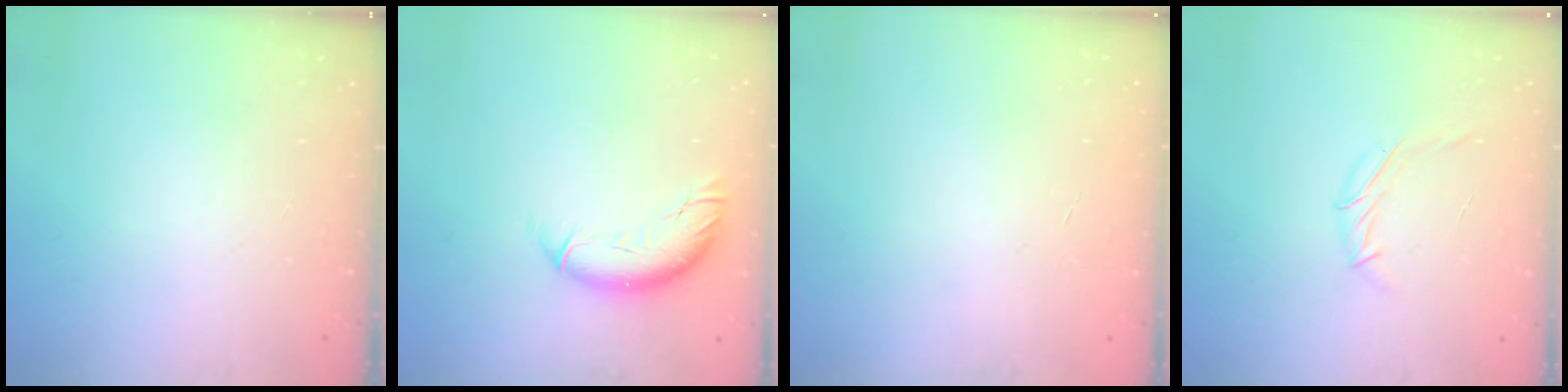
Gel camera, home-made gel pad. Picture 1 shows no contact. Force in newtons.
{"total": 10.2, "press": 10.1, "slide": 0.9}
{"total": 0.0}
{"total": 5.7, "press": 5.6, "slide": 1.0}